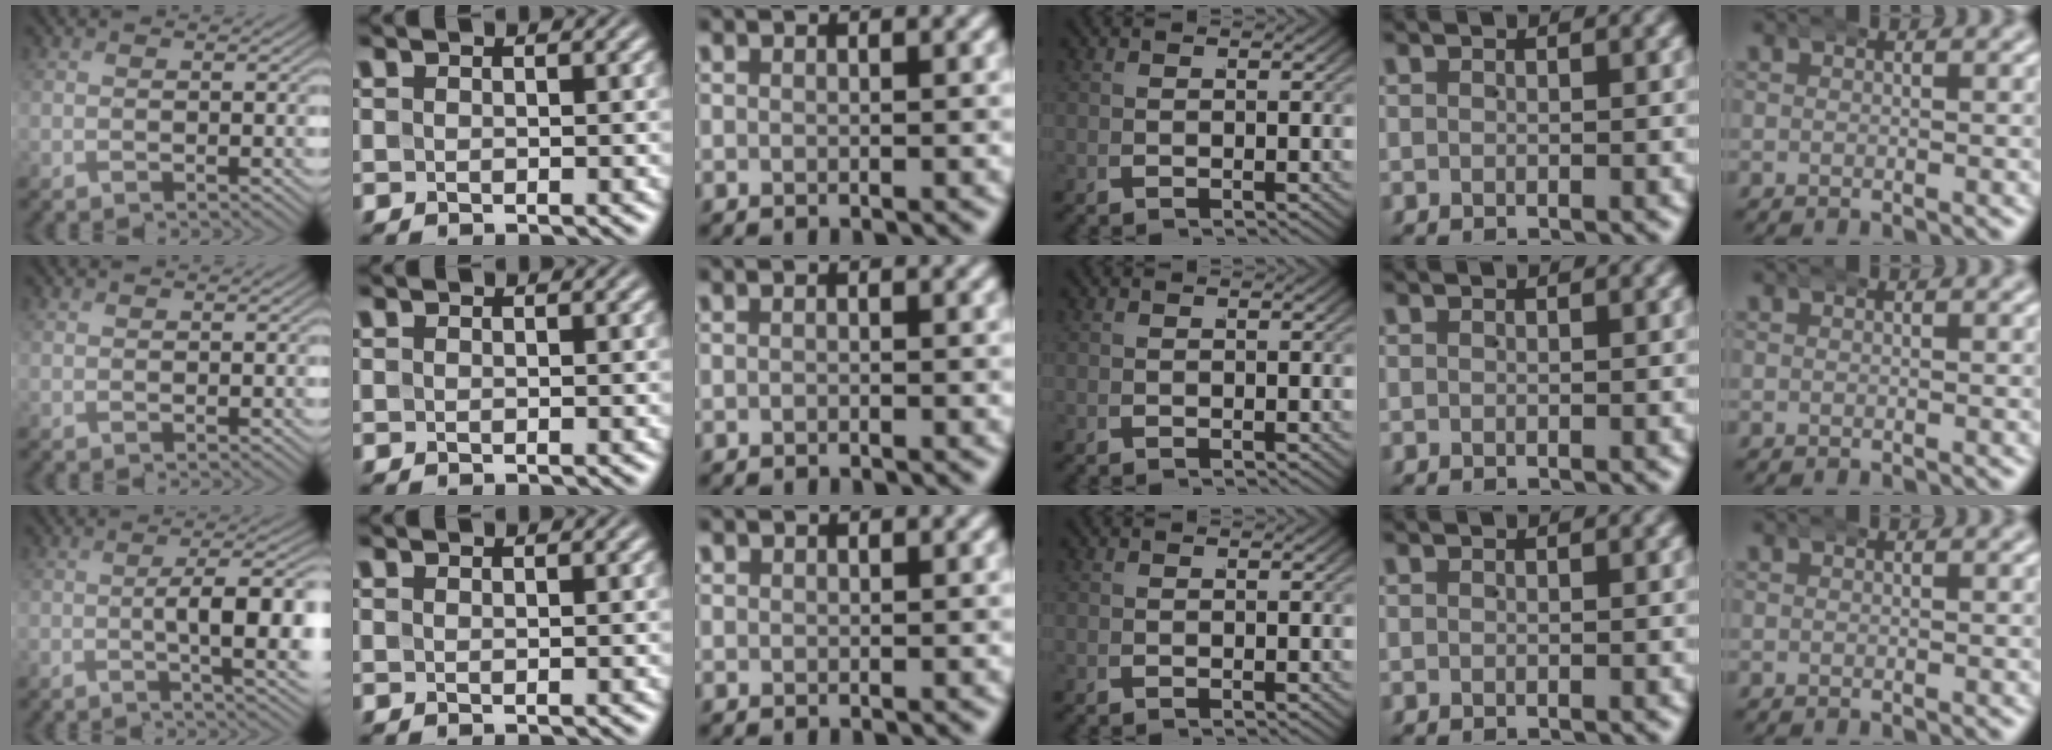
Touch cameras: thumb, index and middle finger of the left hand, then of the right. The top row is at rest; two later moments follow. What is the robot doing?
{"motion": "wrap", "object": "aluminum foil"}